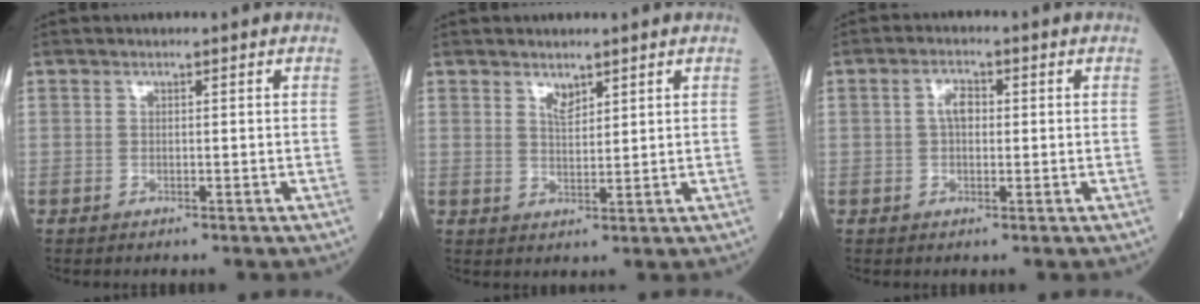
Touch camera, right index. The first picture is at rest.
{"total": 2.2, "force": [1.6, 0.9, 1.2], "torque": [-0.023, -0.003, 0.035]}
{"total": 2.9, "force": [0.3, 1.6, 2.4], "torque": [-0.045, 0.011, 0.005]}